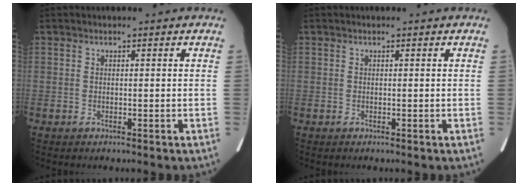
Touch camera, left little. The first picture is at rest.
{"total": 0.0}